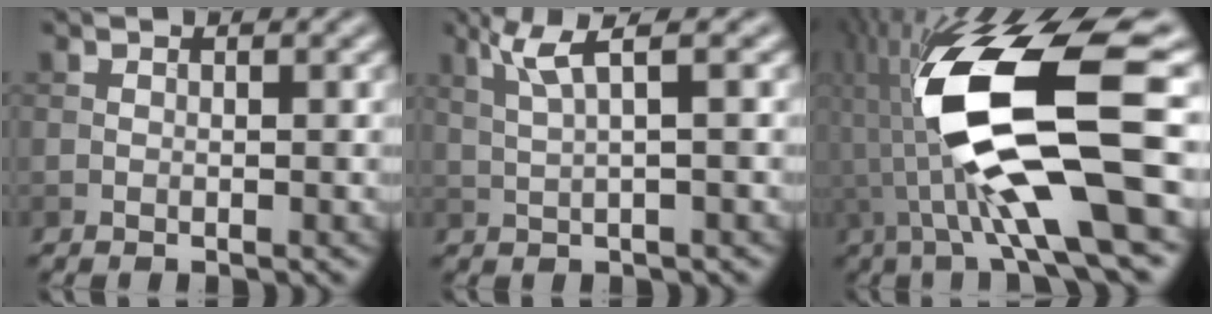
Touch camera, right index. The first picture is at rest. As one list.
[{"total": 3.5, "force": [1.5, 0.5, 3.1], "torque": [-0.060, 0.005, 0.035]}, {"total": 14.8, "force": [-0.8, 4.0, 14.2], "torque": [-0.279, 0.010, -0.019]}]